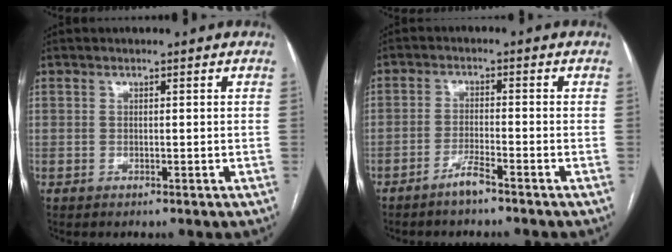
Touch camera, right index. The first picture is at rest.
{"total": 3.2, "force": [-2.6, 0.0, 1.9], "torque": [-0.038, -0.002, -0.050]}